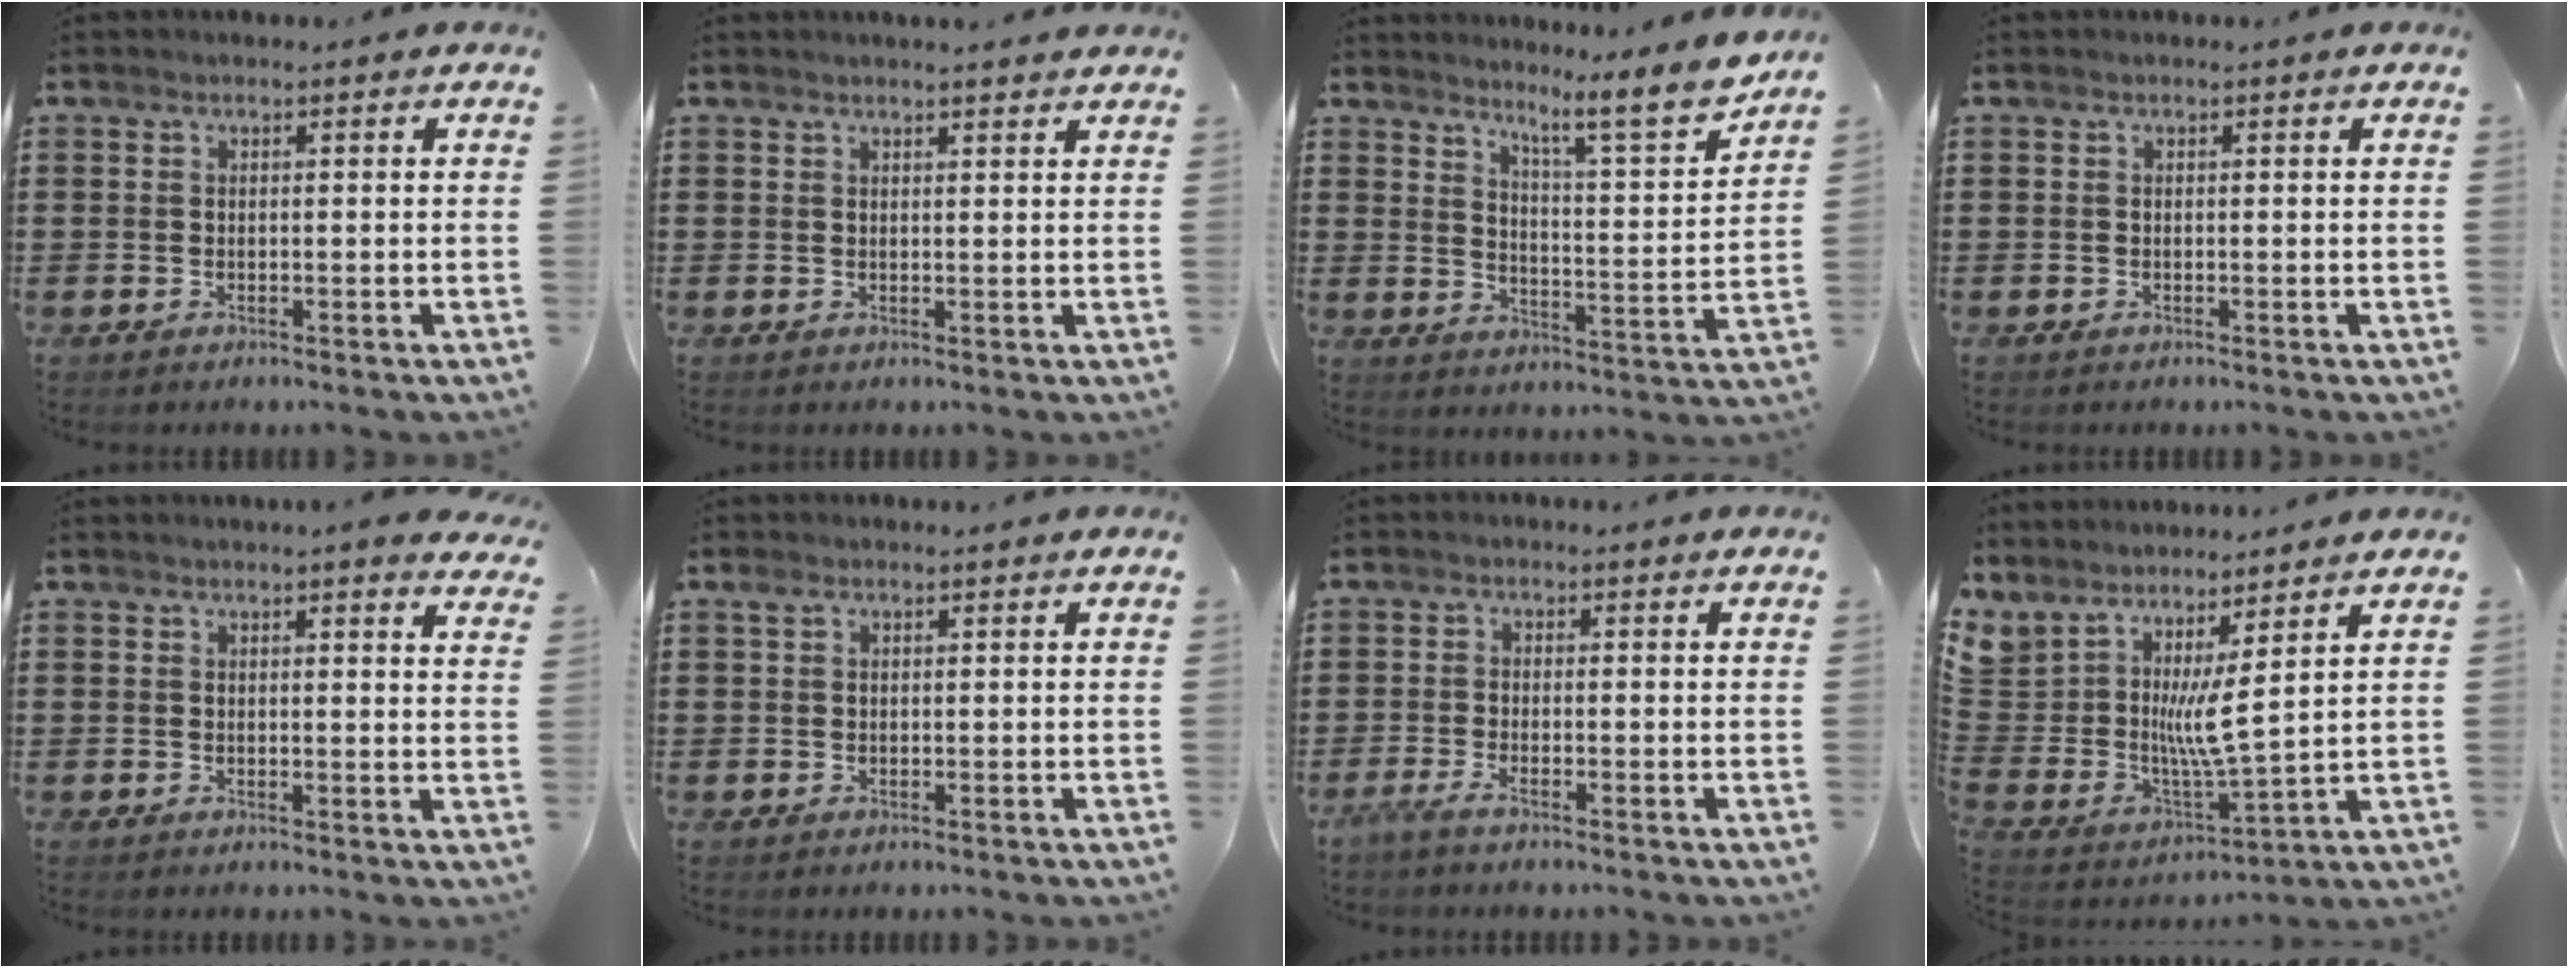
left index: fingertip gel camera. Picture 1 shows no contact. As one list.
[{"total": 1.5, "force": [1.4, -0.1, 0.3], "torque": [-0.009, 0.001, 0.028]}, {"total": 8.1, "force": [7.0, -0.1, 4.1], "torque": [-0.065, -0.063, 0.107]}, {"total": 0.0}, {"total": 2.2, "force": [2.0, -0.1, 0.8], "torque": [-0.012, -0.008, 0.037]}, {"total": 0.9, "force": [0.4, 0.5, 0.6], "torque": [-0.014, 0.005, 0.008]}, {"total": 1.8, "force": [-1.2, 0.1, 1.4], "torque": [-0.039, -0.006, -0.028]}, {"total": 5.0, "force": [2.1, 0.6, 4.5], "torque": [-0.117, -0.059, 0.029]}]